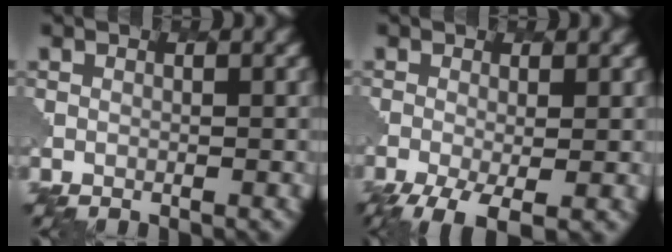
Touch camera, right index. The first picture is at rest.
{"total": 5.1, "force": [-2.6, 1.8, 4.1], "torque": [-0.079, -0.008, -0.045]}